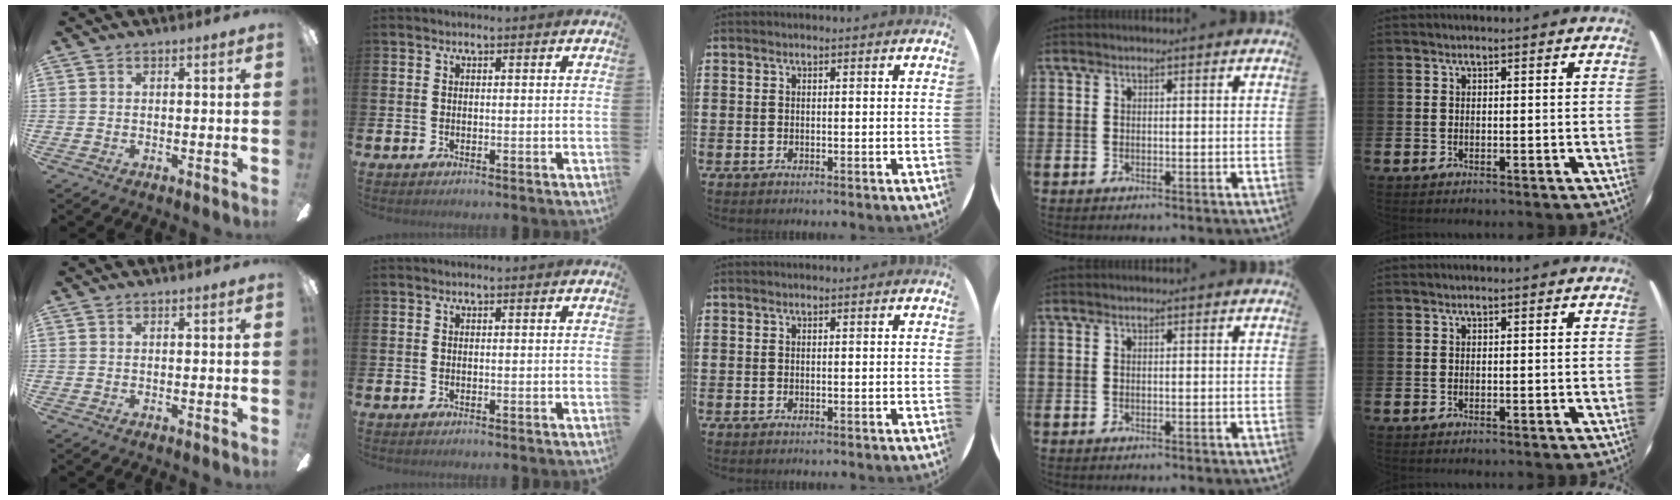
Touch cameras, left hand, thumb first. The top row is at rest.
{}